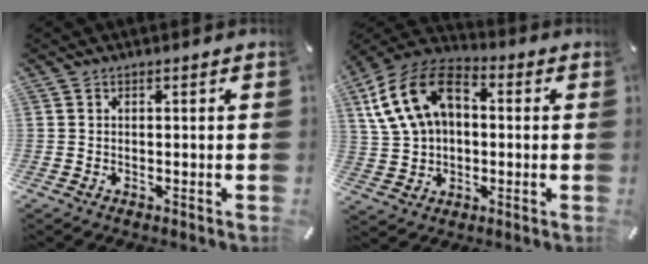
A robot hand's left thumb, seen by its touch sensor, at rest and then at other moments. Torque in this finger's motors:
{"motor_torque": [1.59, 1.72, 1.76, -1.01, 0.34]}